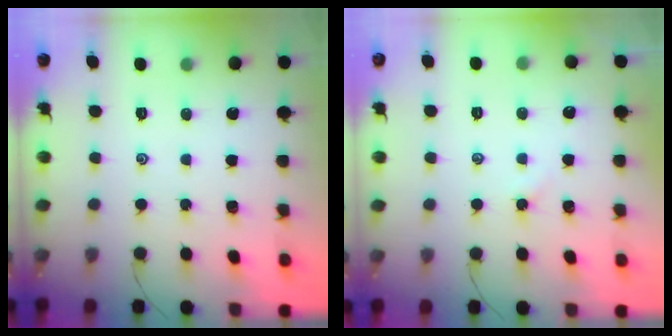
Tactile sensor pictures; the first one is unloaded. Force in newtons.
{"total": 1.7, "press": 1.6, "slide": 0.4}